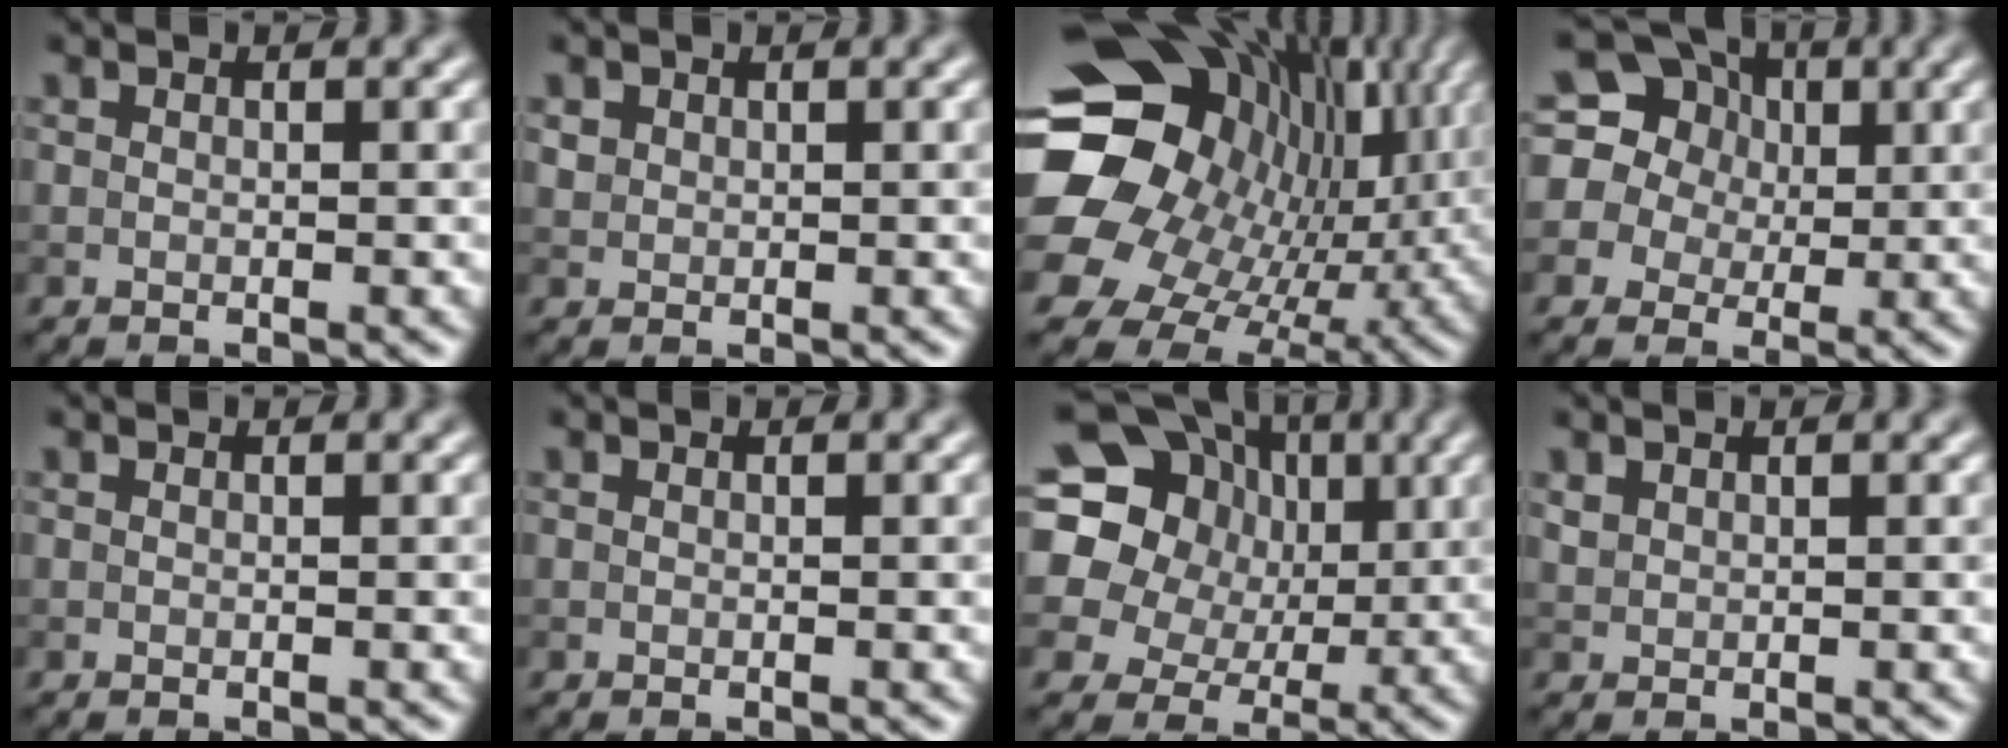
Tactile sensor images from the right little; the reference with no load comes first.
{"total": 0.9, "force": [0.4, 0.8, 0.1], "torque": [0.001, -0.003, 0.010]}
{"total": 19.1, "force": [2.4, 15.4, 11.1], "torque": [-0.208, -0.026, 0.058]}
{"total": 15.0, "force": [6.8, 12.2, 5.6], "torque": [-0.162, 0.065, 0.096]}
{"total": 0.0}
{"total": 0.0}
{"total": 21.5, "force": [5.9, 18.8, 8.7], "torque": [-0.204, 0.035, 0.077]}
{"total": 0.8, "force": [0.7, 0.5, 0.2], "torque": [-0.008, -0.001, 0.018]}